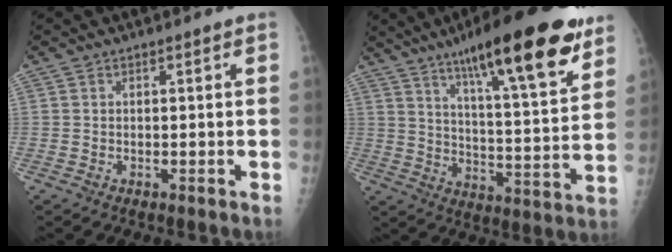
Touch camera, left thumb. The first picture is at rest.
{"total": 23.9, "force": [15.0, 4.8, 17.9], "torque": [-0.251, -0.053, 0.232]}